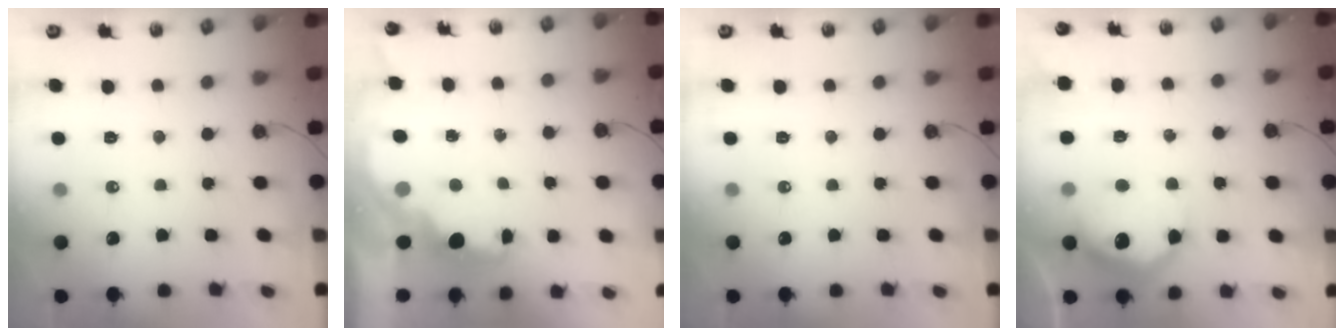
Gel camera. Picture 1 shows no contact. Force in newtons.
{"total": 2.0, "press": 1.9, "slide": 0.8}
{"total": 0.0}
{"total": 14.4, "press": 14.4, "slide": 0.9}